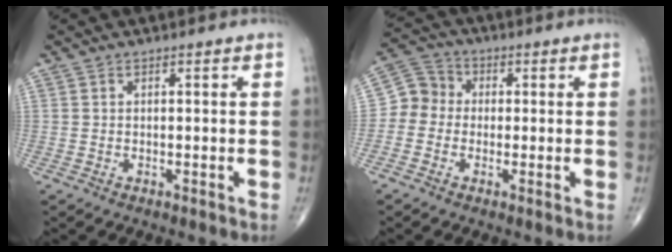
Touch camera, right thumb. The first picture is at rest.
{"total": 6.0, "force": [-0.6, 5.4, 2.4], "torque": [-0.023, 0.022, -0.029]}